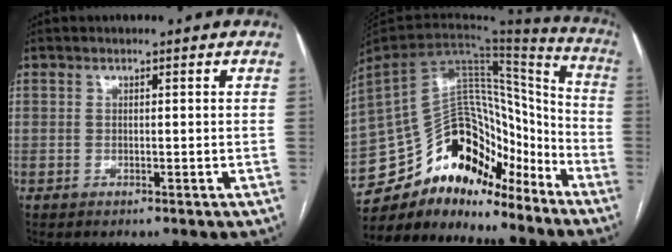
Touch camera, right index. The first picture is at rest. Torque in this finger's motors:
{"motor_torque": [0.34, -0.38, -0.44, -0.21]}